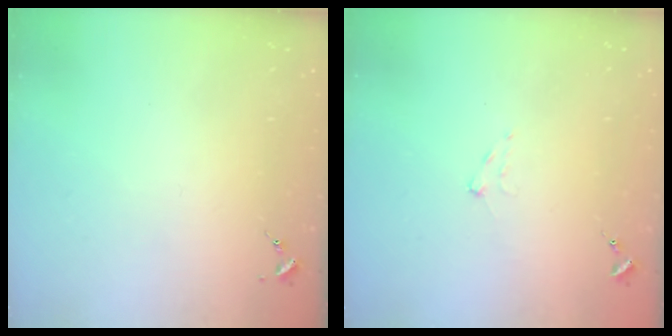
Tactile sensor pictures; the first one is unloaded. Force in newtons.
{"total": 6.0, "press": 6.0, "slide": 0.6}